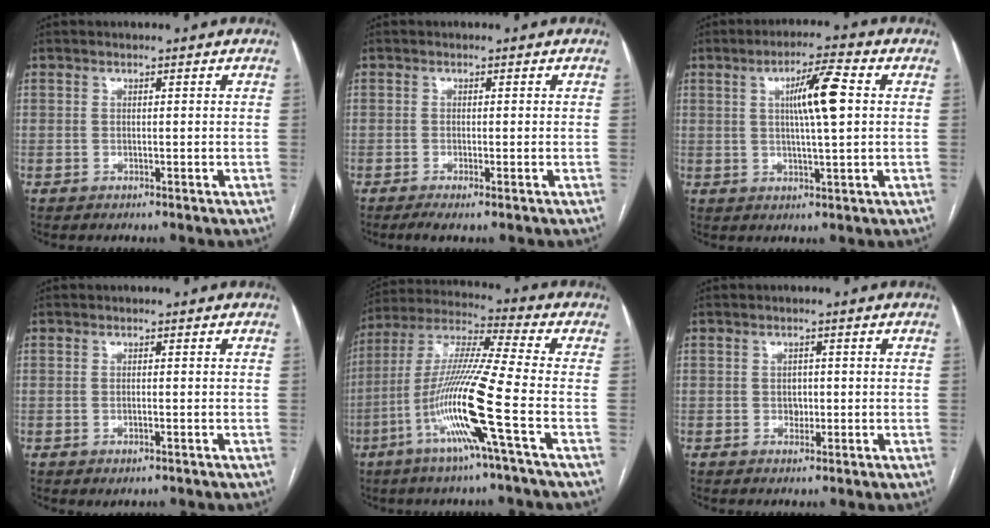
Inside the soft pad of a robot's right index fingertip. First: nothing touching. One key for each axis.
{"total": 2.3, "fx": -1.4, "fy": 0.0, "fz": 1.8, "tx": -0.032, "ty": -0.007, "tz": -0.024}
{"total": 7.9, "fx": 1.5, "fy": 0.4, "fz": 7.7, "tx": -0.132, "ty": 0.007, "tz": 0.026}
{"total": 1.2, "fx": -0.6, "fy": 0.4, "fz": 1.0, "tx": -0.020, "ty": -0.003, "tz": -0.003}
{"total": 15.8, "fx": -5.8, "fy": -1.5, "fz": 14.7, "tx": -0.296, "ty": -0.014, "tz": -0.118}
{"total": 1.7, "fx": -0.1, "fy": 1.4, "fz": 0.9, "tx": -0.013, "ty": 0.002, "tz": 0.001}